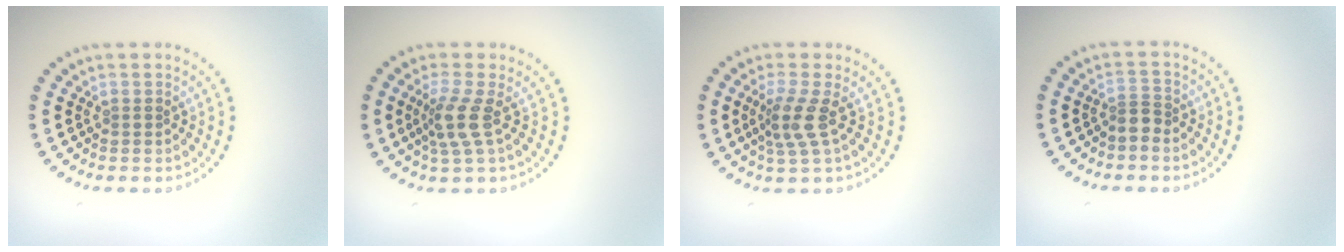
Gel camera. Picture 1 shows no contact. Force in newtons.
{"total": 2.9, "press": 2.2, "slide": 1.9}
{"total": 2.8, "press": 2.1, "slide": 1.8}
{"total": 1.5, "press": 1.1, "slide": 1.0}